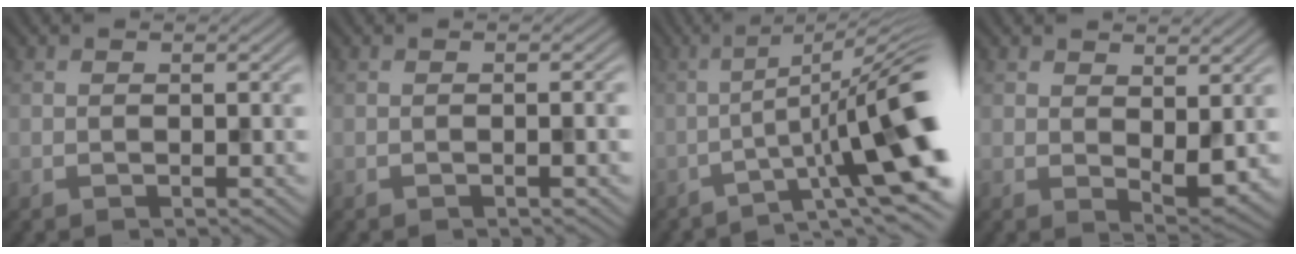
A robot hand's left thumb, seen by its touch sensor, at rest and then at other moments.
{"total": 1.1, "force": [-0.2, 0.1, 1.1], "torque": [-0.015, 0.002, -0.005]}
{"total": 14.6, "force": [-3.8, 2.6, 13.9], "torque": [-0.184, 0.006, -0.054]}
{"total": 3.6, "force": [1.4, 1.8, 2.9], "torque": [-0.047, -0.010, 0.029]}